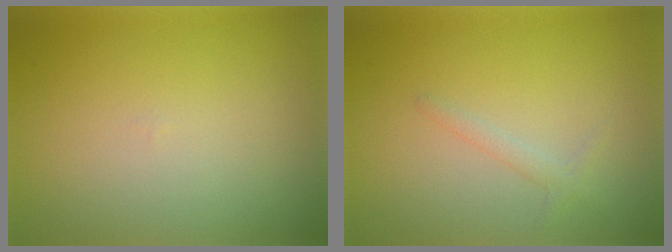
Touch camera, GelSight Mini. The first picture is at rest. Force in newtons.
{"total": 1.0, "press": 1.0, "slide": 0.0}